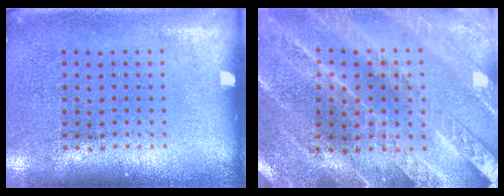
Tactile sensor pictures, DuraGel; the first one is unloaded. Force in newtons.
{"total": 2.4, "press": 2.4, "slide": 0.4}